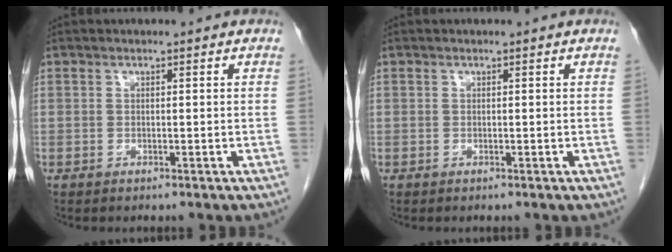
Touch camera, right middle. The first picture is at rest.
{"total": 0.0}